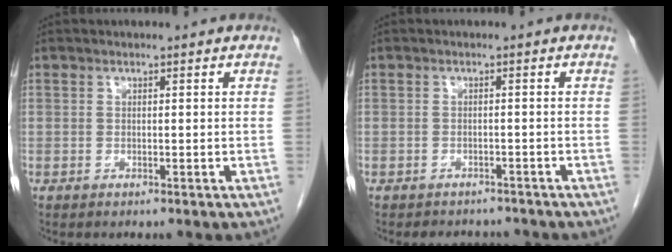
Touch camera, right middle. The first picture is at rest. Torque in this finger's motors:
{"motor_torque": [0.03, -0.02, 0.00, 0.00]}